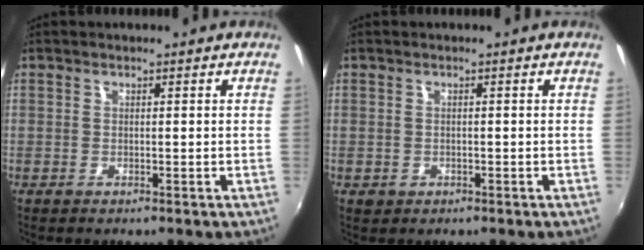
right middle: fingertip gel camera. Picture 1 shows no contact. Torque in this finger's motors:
{"motor_torque": [0.17, -0.20, 0.03, 0.01]}